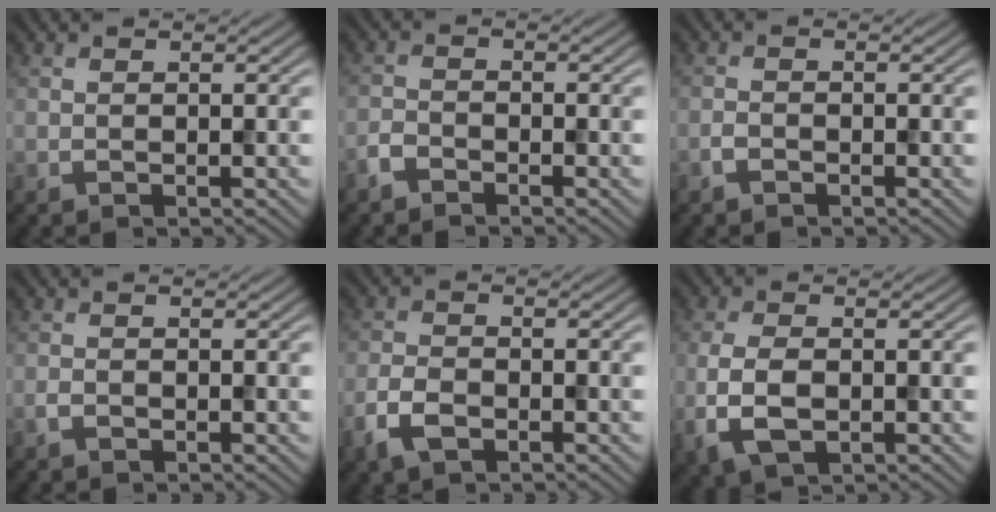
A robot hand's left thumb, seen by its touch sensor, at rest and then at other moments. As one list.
[{"total": 2.0, "force": [-1.7, 0.8, 0.7], "torque": [-0.014, 0.001, -0.042]}, {"total": 1.2, "force": [-0.9, 0.6, 0.5], "torque": [-0.010, 0.001, -0.020]}, {"total": 0.8, "force": [-0.6, 0.4, 0.4], "torque": [-0.009, 0.001, -0.012]}, {"total": 3.9, "force": [-2.2, 2.0, 2.5], "torque": [-0.056, -0.005, -0.052]}, {"total": 5.4, "force": [-1.3, 3.0, 4.3], "torque": [-0.111, -0.009, -0.025]}]